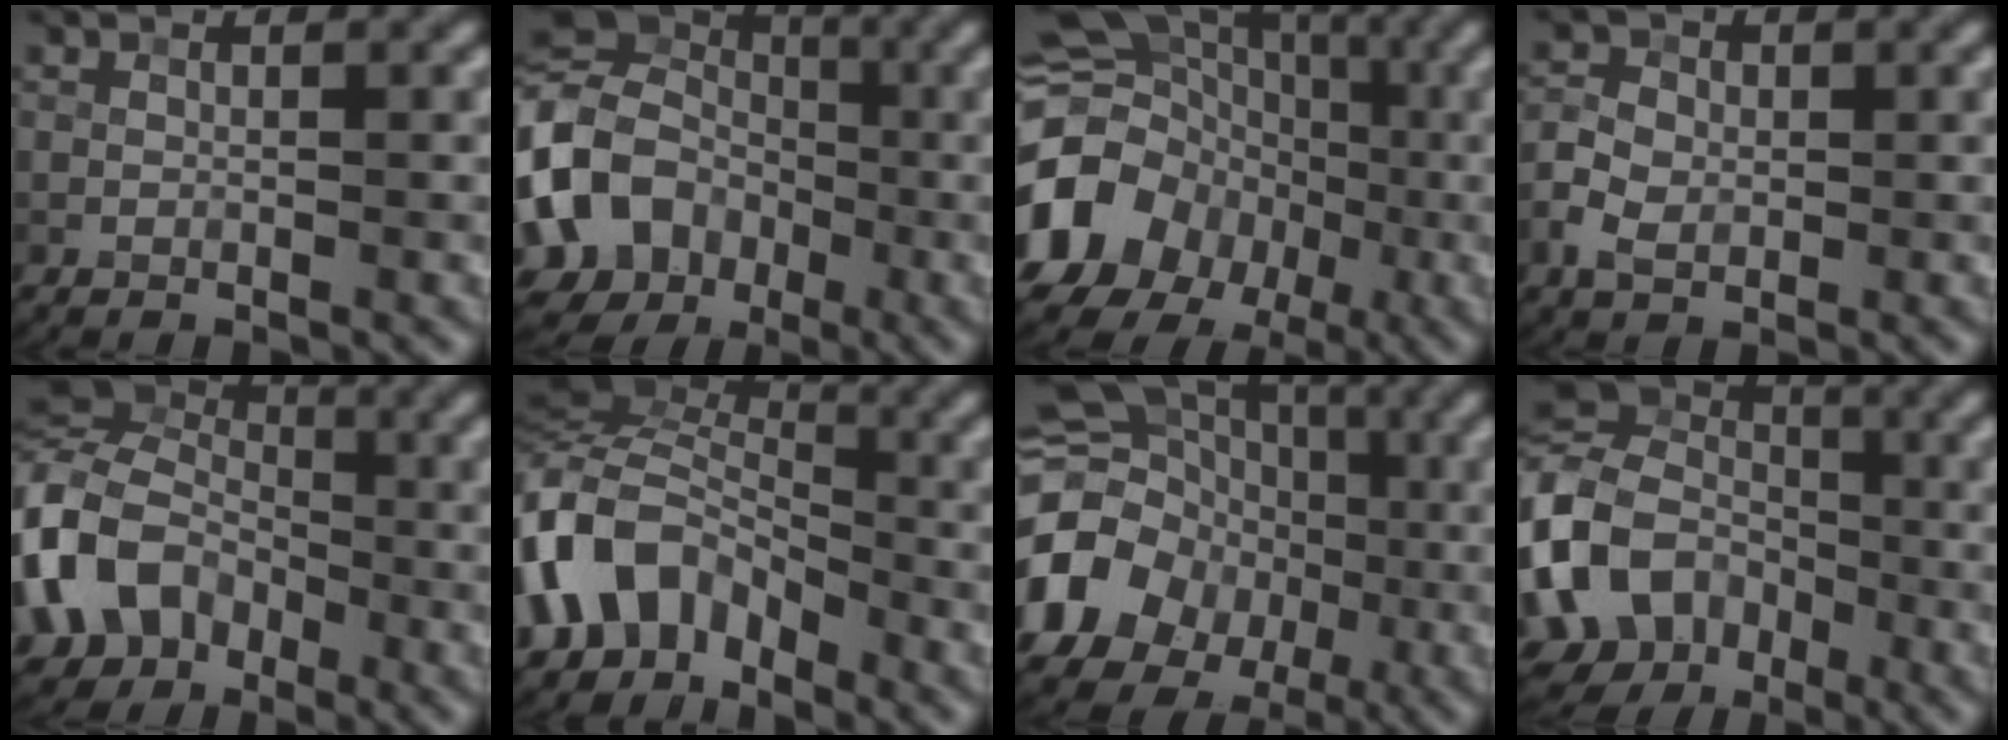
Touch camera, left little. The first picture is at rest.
{"total": 10.5, "force": [-2.3, 9.0, 4.9], "torque": [-0.117, -0.004, -0.057]}
{"total": 14.8, "force": [-3.7, 12.7, 6.6], "torque": [-0.122, -0.006, -0.076]}
{"total": 3.3, "force": [-0.7, 2.6, 2.0], "torque": [-0.041, 0.002, -0.016]}
{"total": 11.6, "force": [-3.2, 9.3, 6.1], "torque": [-0.163, -0.018, -0.071]}
{"total": 9.0, "force": [-3.7, 6.2, 5.3], "torque": [-0.096, 0.013, -0.088]}
{"total": 16.3, "force": [-3.6, 14.8, 6.0], "torque": [-0.119, -0.012, -0.079]}
{"total": 11.2, "force": [-3.2, 9.1, 5.6], "torque": [-0.141, -0.001, -0.079]}